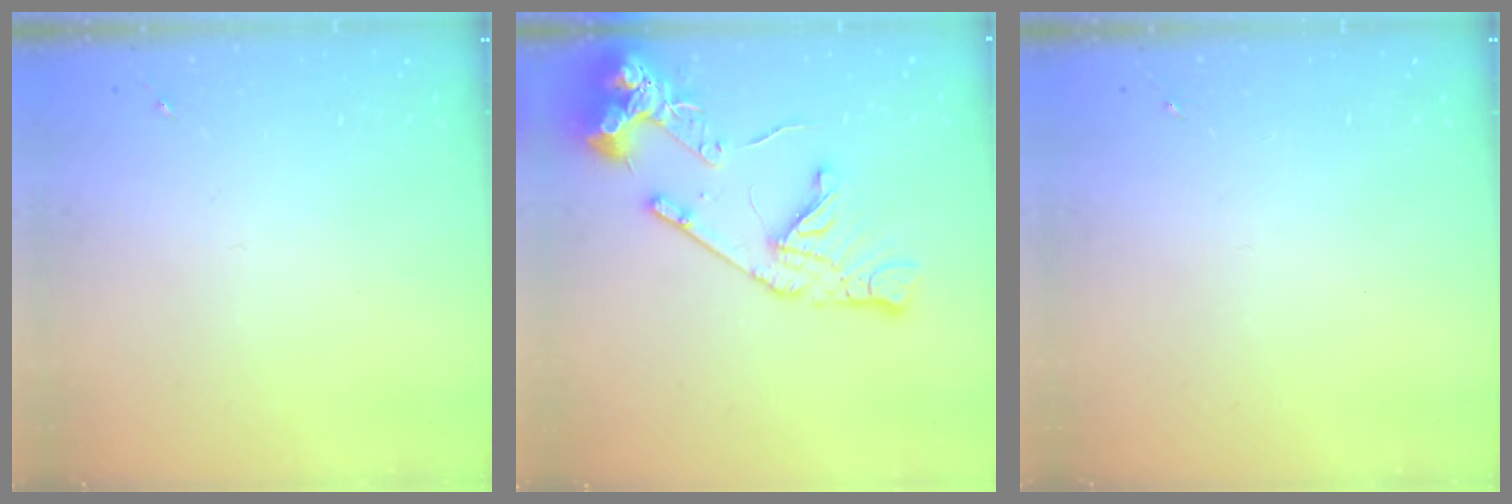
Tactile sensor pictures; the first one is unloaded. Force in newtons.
{"total": 17.1, "press": 17.0, "slide": 2.1}
{"total": 0.0}